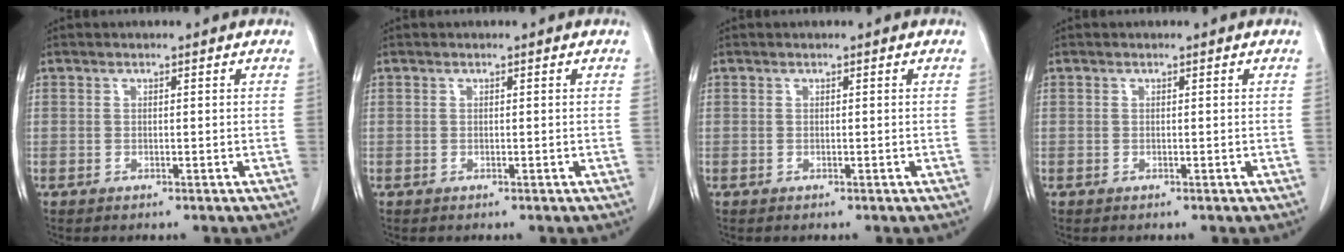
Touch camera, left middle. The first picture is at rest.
{"total": 0.0}
{"total": 0.0}
{"total": 0.0}